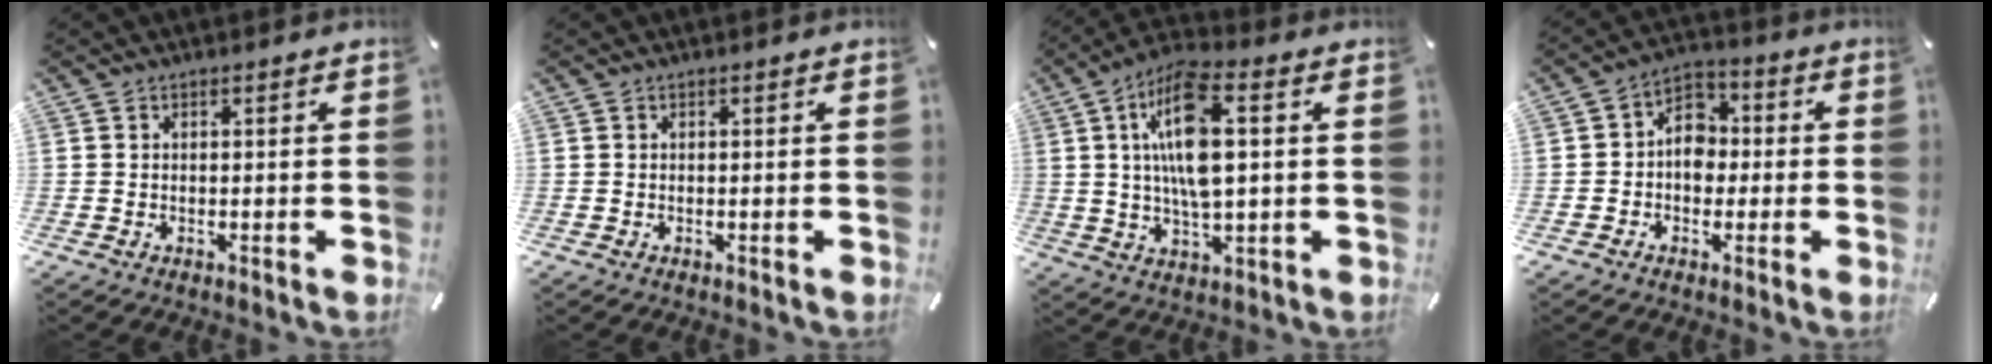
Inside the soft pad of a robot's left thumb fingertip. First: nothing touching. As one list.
[{"total": 0.0}, {"total": 15.1, "force": [2.6, 5.8, 13.7], "torque": [-0.274, -0.001, 0.041]}, {"total": 7.4, "force": [-1.1, 6.2, 3.9], "torque": [-0.070, 0.015, -0.023]}]